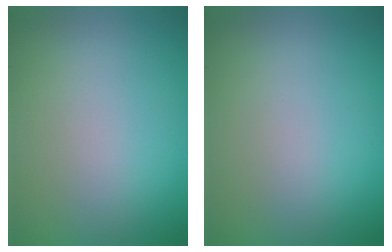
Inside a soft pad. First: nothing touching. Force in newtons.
{"total": 0.0}